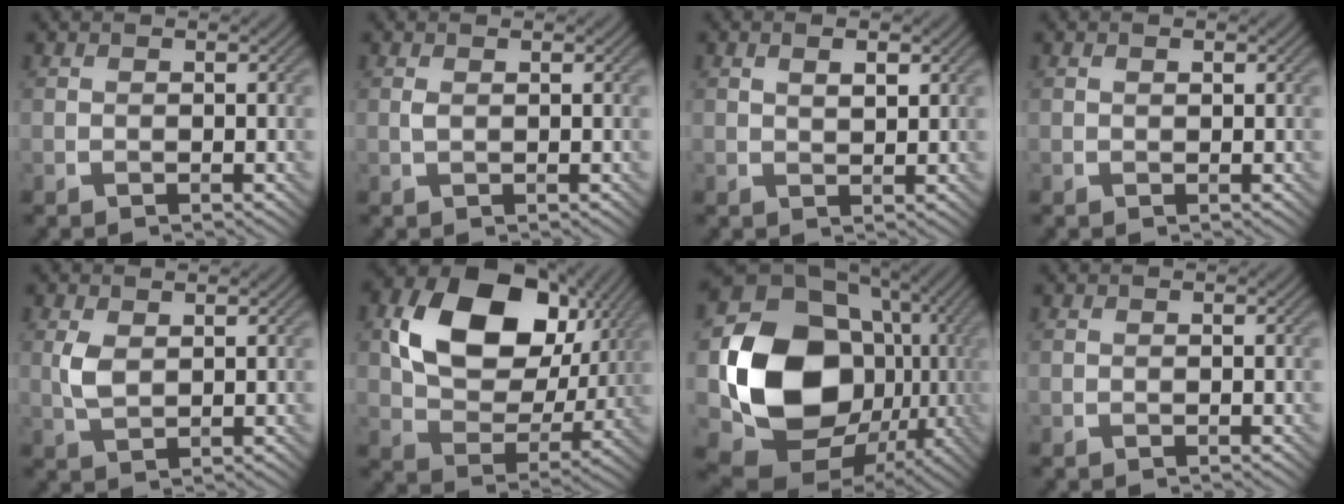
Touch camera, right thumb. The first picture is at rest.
{"total": 0.7, "force": [0.3, 0.3, 0.6], "torque": [-0.017, 0.001, 0.005]}
{"total": 2.3, "force": [1.0, 1.0, 1.8], "torque": [-0.026, -0.004, 0.021]}
{"total": 0.5, "force": [0.3, 0.3, 0.3], "torque": [-0.004, 0.000, 0.004]}
{"total": 2.9, "force": [0.9, 1.6, 2.3], "torque": [-0.059, 0.000, 0.021]}
{"total": 15.2, "force": [5.1, 10.8, 9.4], "torque": [-0.184, 0.000, 0.098]}
{"total": 18.4, "force": [-0.9, 14.9, 10.8], "torque": [-0.205, -0.054, -0.003]}
{"total": 0.0}